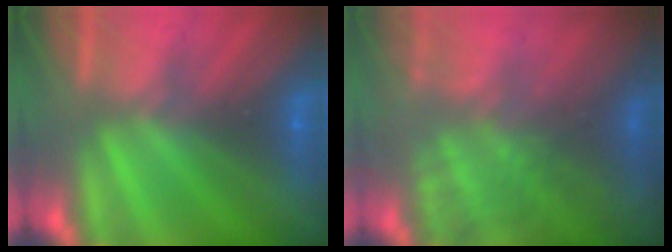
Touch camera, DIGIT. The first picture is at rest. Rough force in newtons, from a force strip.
{"total": 7.3}